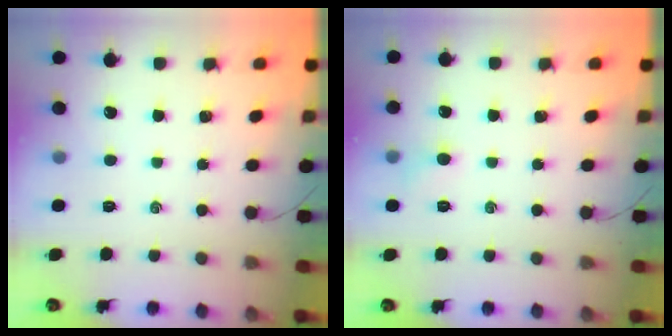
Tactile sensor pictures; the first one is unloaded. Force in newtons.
{"total": 4.8, "press": 4.5, "slide": 1.5}